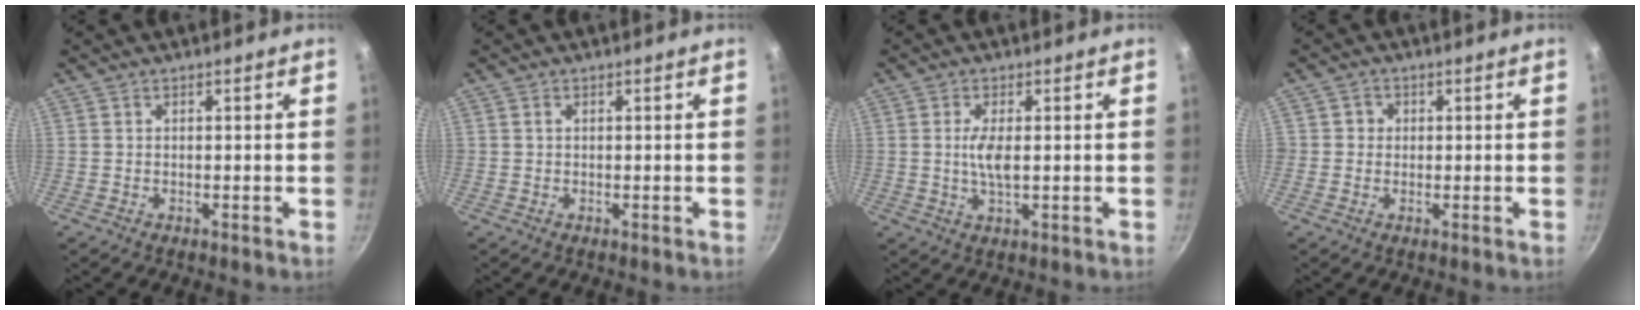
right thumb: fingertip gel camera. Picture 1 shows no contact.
{"total": 0.6, "force": [0.2, 0.4, 0.4], "torque": [-0.006, 0.001, 0.003]}
{"total": 4.3, "force": [0.3, 1.5, 4.0], "torque": [-0.086, -0.002, 0.005]}
{"total": 2.3, "force": [0.1, 2.2, 0.5], "torque": [0.006, 0.003, -0.004]}